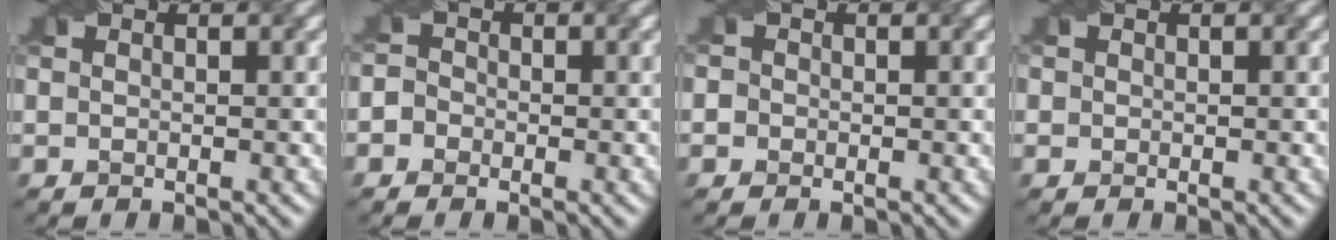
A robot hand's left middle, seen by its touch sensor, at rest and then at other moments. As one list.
[{"total": 1.6, "force": [-0.7, 1.4, 0.3], "torque": [0.013, 0.013, -0.027]}, {"total": 1.4, "force": [0.1, 1.3, 0.5], "torque": [0.009, 0.019, -0.018]}, {"total": 0.9, "force": [0.4, 0.7, 0.4], "torque": [-0.003, 0.013, 0.005]}]